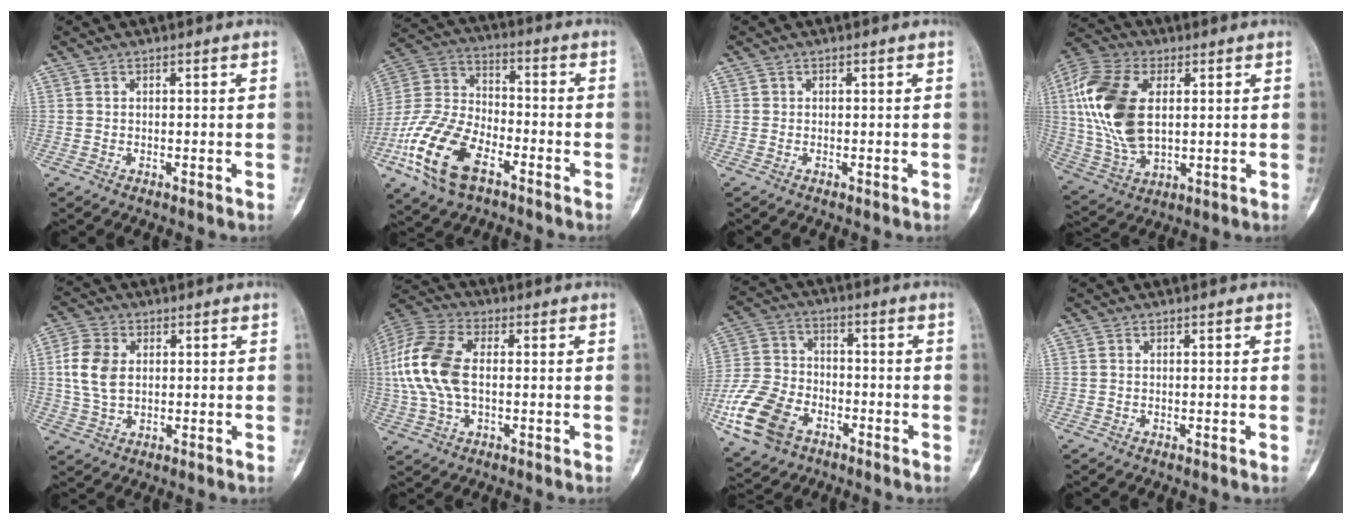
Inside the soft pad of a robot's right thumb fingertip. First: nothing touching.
{"total": 17.5, "force": [-8.3, 9.3, 12.2], "torque": [-0.246, 0.038, -0.164]}
{"total": 0.0}
{"total": 18.4, "force": [3.0, 10.6, 14.7], "torque": [-0.311, -0.003, 0.056]}
{"total": 7.8, "force": [1.0, 5.3, 5.7], "torque": [-0.118, 0.007, 0.021]}
{"total": 14.5, "force": [0.5, 8.2, 11.9], "torque": [-0.268, 0.020, 0.005]}
{"total": 14.6, "force": [-6.6, 9.9, 8.5], "torque": [-0.163, 0.026, -0.125]}
{"total": 0.0}